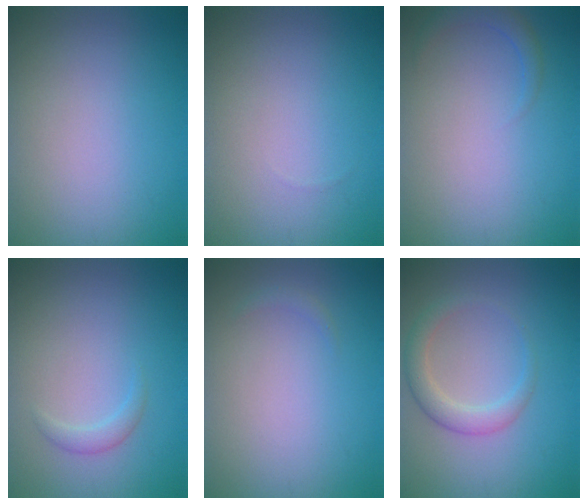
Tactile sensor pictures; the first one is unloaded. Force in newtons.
{"total": 0.0}
{"total": 1.5, "press": 1.5, "slide": 0.1}
{"total": 1.2, "press": 1.2, "slide": 0.1}
{"total": 0.6, "press": 0.6, "slide": 0.0}
{"total": 2.6, "press": 2.6, "slide": 0.2}